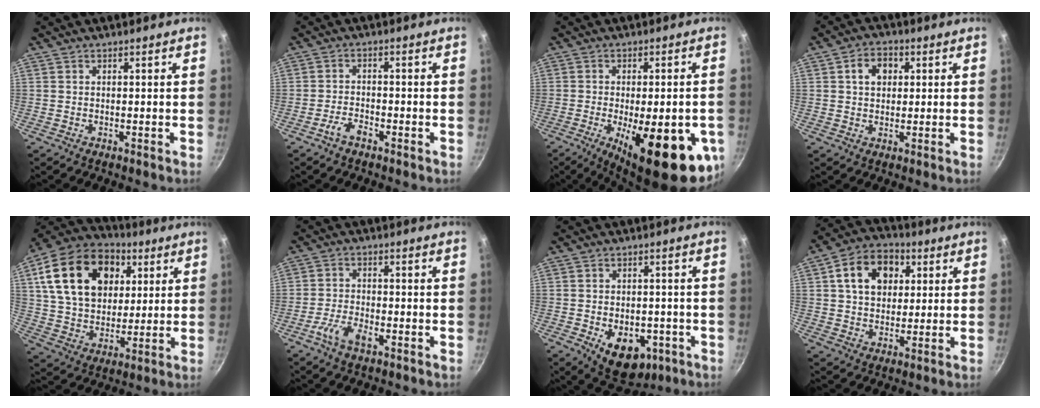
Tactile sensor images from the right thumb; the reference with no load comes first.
{"total": 3.1, "force": [-2.2, 1.3, 1.9], "torque": [-0.037, 0.021, -0.043]}
{"total": 21.3, "force": [-6.9, 7.2, 18.8], "torque": [-0.227, -0.004, -0.086]}
{"total": 5.8, "force": [1.5, 4.3, 3.5], "torque": [-0.033, 0.008, 0.018]}
{"total": 24.1, "force": [7.3, 17.0, 15.4], "torque": [-0.252, 0.001, 0.123]}
{"total": 5.9, "force": [-2.9, 2.6, 4.4], "torque": [-0.090, 0.015, -0.059]}
{"total": 11.3, "force": [-3.9, 7.4, 7.6], "torque": [-0.072, 0.006, -0.037]}
{"total": 12.5, "force": [3.6, 9.3, 7.6], "torque": [-0.101, 0.013, 0.046]}